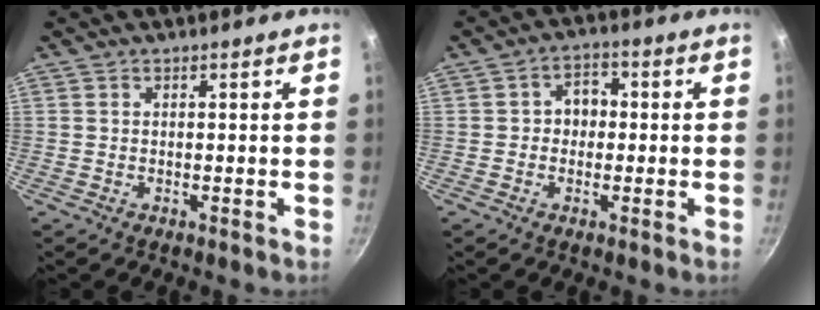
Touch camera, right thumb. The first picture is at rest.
{"total": 4.8, "force": [-0.1, 4.0, 2.6], "torque": [-0.007, 0.009, -0.007]}